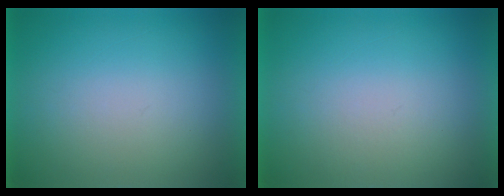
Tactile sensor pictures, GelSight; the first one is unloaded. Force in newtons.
{"total": 1.1}